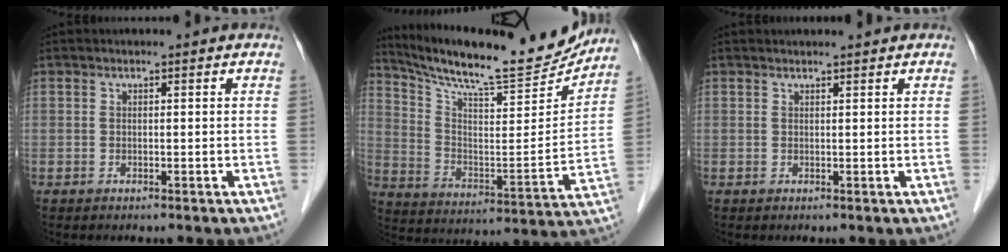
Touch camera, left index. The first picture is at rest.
{"total": 21.0, "force": [19.4, 1.9, 7.6], "torque": [-0.140, -0.044, 0.295]}
{"total": 1.8, "force": [1.8, -0.1, 0.4], "torque": [-0.006, 0.010, 0.026]}